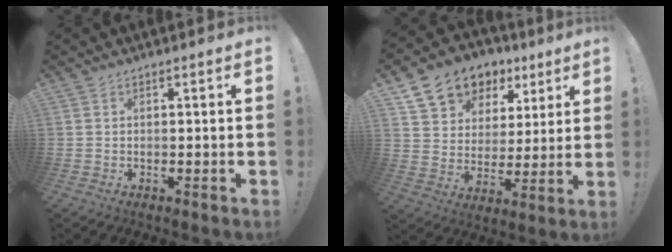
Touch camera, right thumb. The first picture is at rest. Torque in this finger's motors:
{"motor_torque": [-0.55, 1.11, 0.21, 0.07, 0.34]}